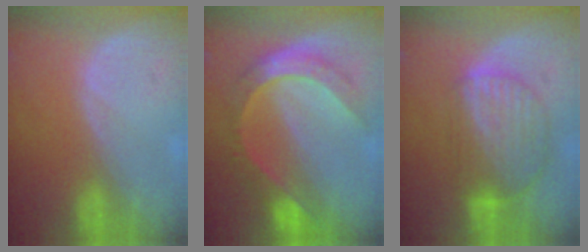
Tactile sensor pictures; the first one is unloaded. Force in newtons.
{"total": 8.4, "press": 8.3, "slide": 0.9}
{"total": 8.7, "press": 7.7, "slide": 4.1}